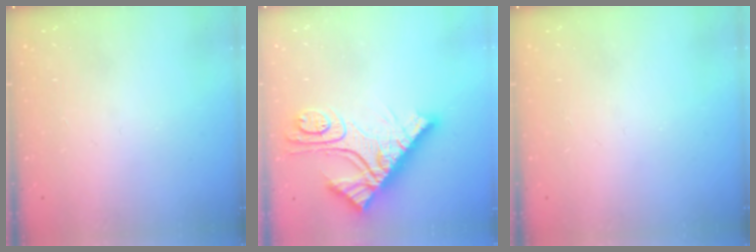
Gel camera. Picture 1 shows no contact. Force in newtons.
{"total": 17.4, "press": 17.3, "slide": 1.8}
{"total": 0.0}